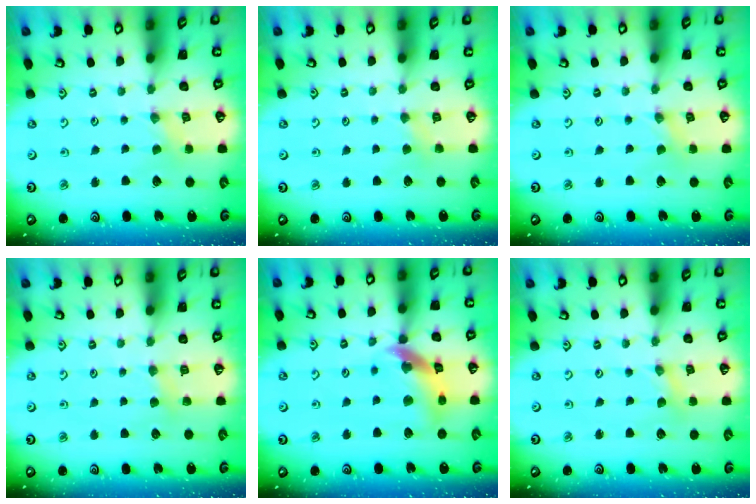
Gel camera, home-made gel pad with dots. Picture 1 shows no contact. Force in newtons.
{"total": 3.0, "press": 2.9, "slide": 0.5}
{"total": 0.0}
{"total": 3.8, "press": 3.7, "slide": 0.7}
{"total": 14.3, "press": 14.2, "slide": 1.7}
{"total": 0.6, "press": 0.5, "slide": 0.1}